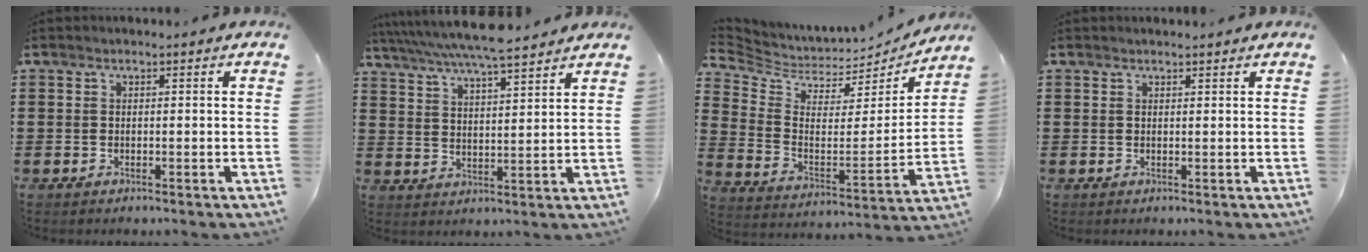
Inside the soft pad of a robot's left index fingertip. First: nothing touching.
{"total": 6.3, "force": [5.8, -0.2, 2.4], "torque": [-0.067, -0.029, 0.101]}
{"total": 5.0, "force": [4.7, 1.4, 1.1], "torque": [-0.055, -0.048, 0.079]}
{"total": 0.7, "force": [0.7, 0.0, 0.2], "torque": [-0.005, -0.001, 0.014]}